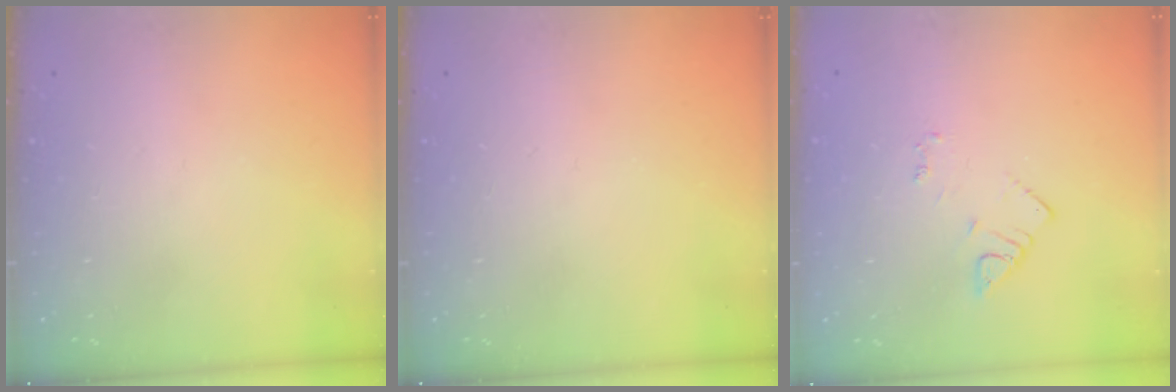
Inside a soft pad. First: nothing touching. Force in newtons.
{"total": 0.0}
{"total": 2.9, "press": 2.9, "slide": 0.3}